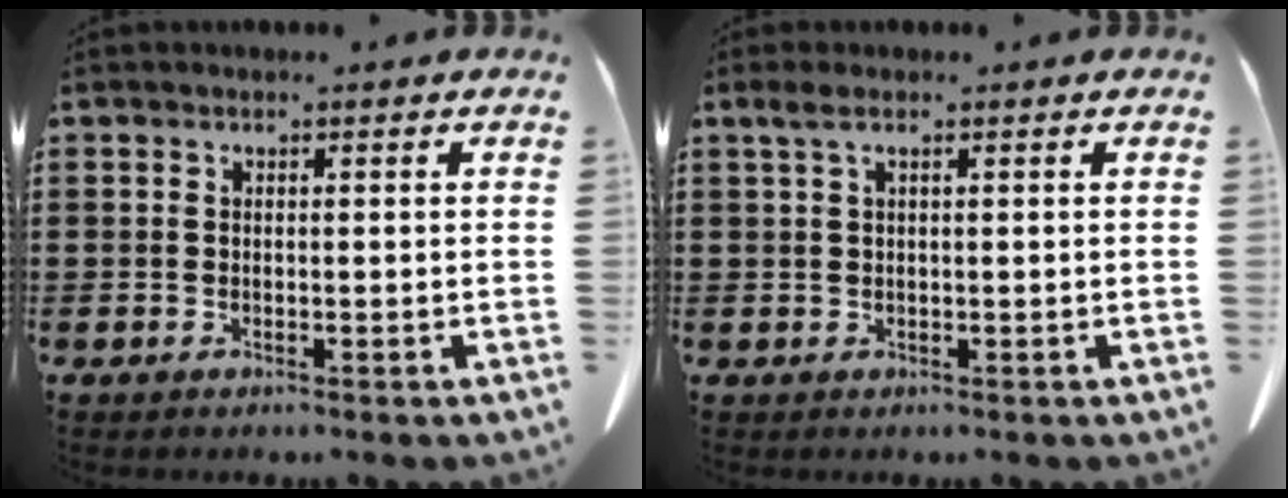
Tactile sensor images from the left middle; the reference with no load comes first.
{"total": 1.4, "force": [0.5, 0.3, 1.3], "torque": [-0.027, 0.002, 0.008]}